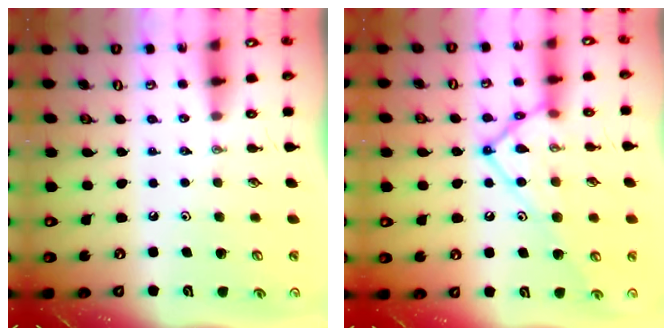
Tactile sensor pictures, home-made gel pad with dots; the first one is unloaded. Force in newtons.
{"total": 16.5, "press": 16.4, "slide": 2.0}